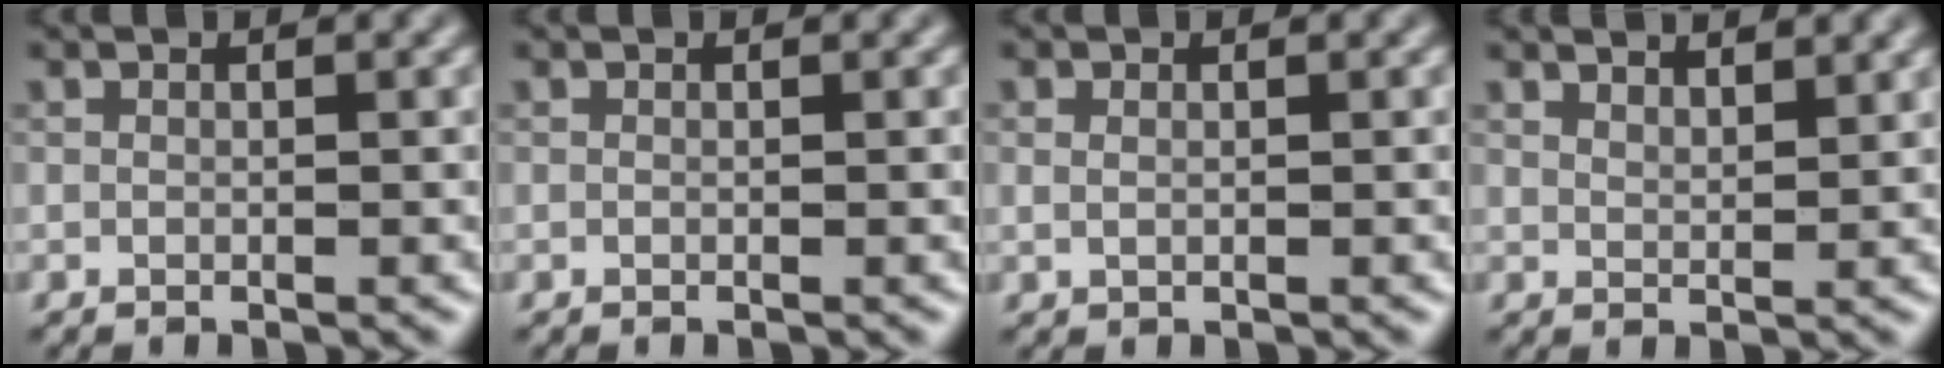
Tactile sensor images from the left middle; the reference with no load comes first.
{"total": 0.0}
{"total": 0.6, "force": [0.2, 0.4, 0.4], "torque": [-0.011, 0.001, 0.004]}
{"total": 3.3, "force": [2.9, 0.8, 1.2], "torque": [-0.006, 0.007, 0.036]}